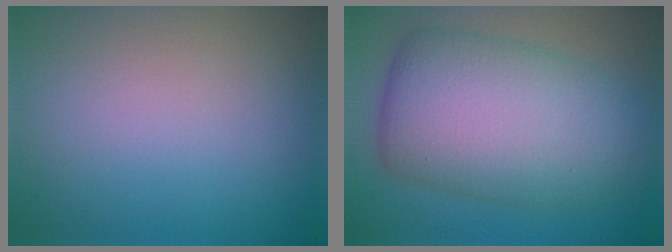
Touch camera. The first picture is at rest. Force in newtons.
{"total": 11.2, "press": 11.2, "slide": 0.1}